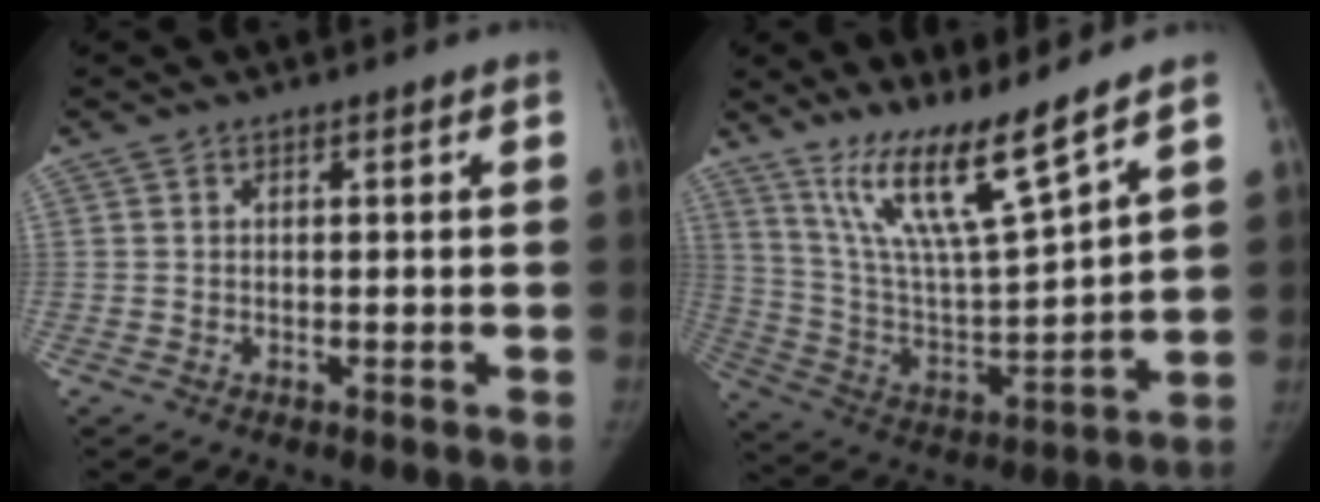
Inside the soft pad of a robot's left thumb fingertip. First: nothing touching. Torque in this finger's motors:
{"motor_torque": [0.49, 0.17, 1.46, -1.31, 0.09]}